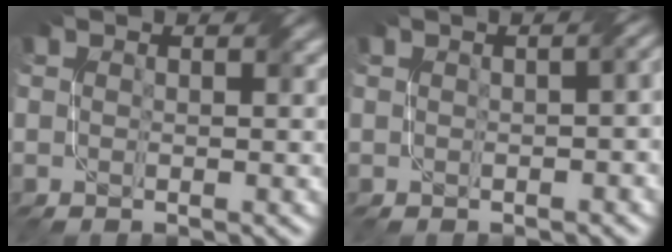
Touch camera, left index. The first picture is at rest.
{"total": 3.8, "force": [0.0, 1.9, 3.3], "torque": [-0.014, 0.008, 0.006]}